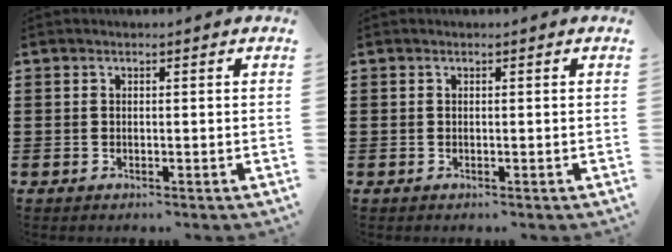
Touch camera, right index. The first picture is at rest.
{"total": 0.0}